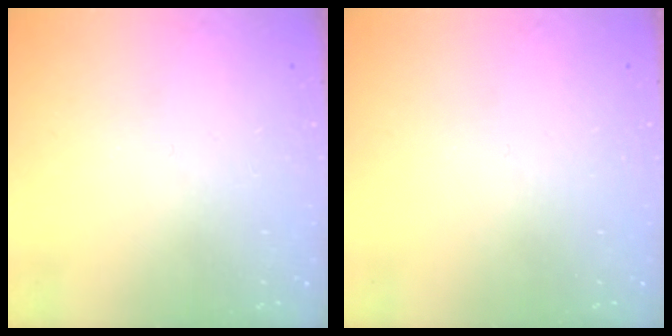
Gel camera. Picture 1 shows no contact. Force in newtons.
{"total": 0.0}